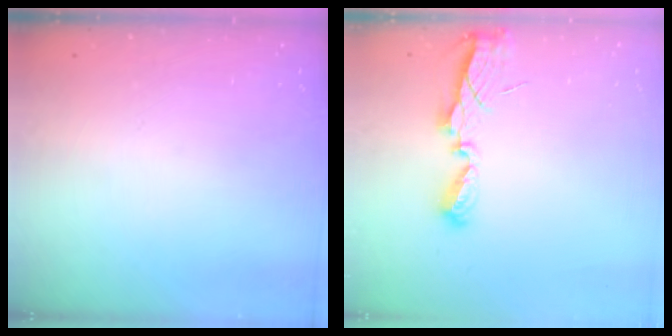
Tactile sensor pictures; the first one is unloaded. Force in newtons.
{"total": 6.2, "press": 6.2, "slide": 0.0}